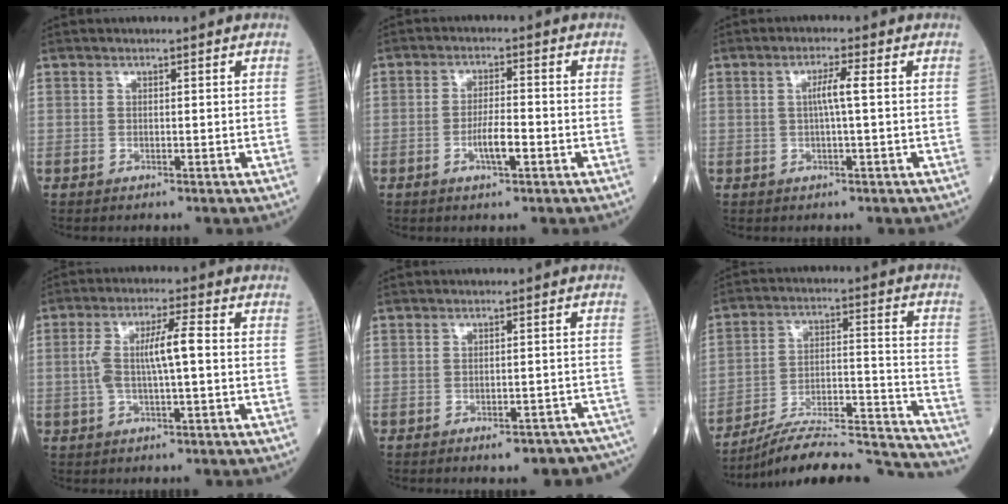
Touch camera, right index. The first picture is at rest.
{"total": 4.1, "force": [-1.5, 0.8, 3.8], "torque": [-0.067, 0.001, -0.026]}
{"total": 2.9, "force": [0.3, -0.4, 2.9], "torque": [-0.055, 0.002, 0.003]}
{"total": 6.7, "force": [0.1, 0.9, 6.7], "torque": [-0.138, 0.016, 0.000]}
{"total": 9.7, "force": [-8.4, 3.1, 3.7], "torque": [-0.023, 0.020, -0.095]}
{"total": 22.7, "force": [-21.5, 1.0, 7.2], "torque": [-0.071, 0.025, -0.318]}